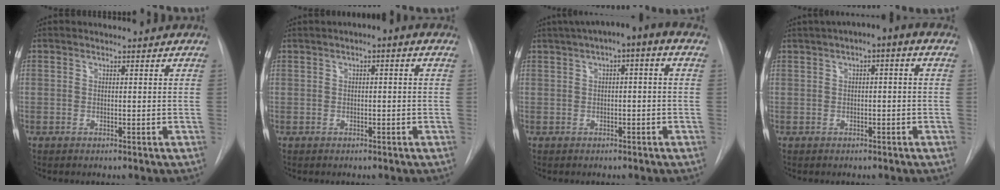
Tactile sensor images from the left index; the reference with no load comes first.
{"total": 2.3, "force": [0.7, 0.5, 2.2], "torque": [-0.029, 0.013, 0.007]}
{"total": 7.0, "force": [2.8, 1.5, 6.3], "torque": [-0.100, 0.038, 0.035]}
{"total": 5.2, "force": [1.9, 1.1, 4.7], "torque": [-0.072, 0.028, 0.022]}